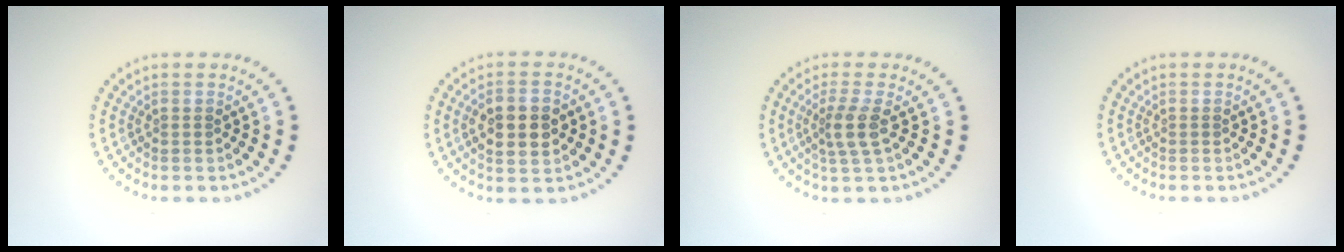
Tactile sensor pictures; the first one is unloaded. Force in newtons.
{"total": 4.6, "press": 4.6, "slide": 0.1}
{"total": 2.4, "press": 1.8, "slide": 1.5}
{"total": 0.0}